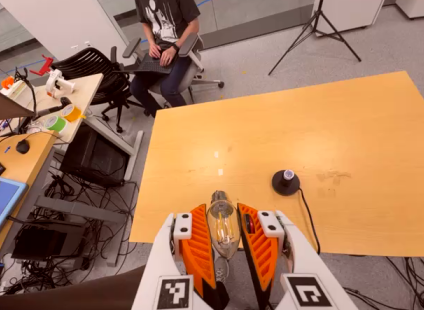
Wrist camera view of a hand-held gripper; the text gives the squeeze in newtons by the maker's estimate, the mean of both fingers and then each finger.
{"total": 8.4, "left": 7.7, "right": 9.1}